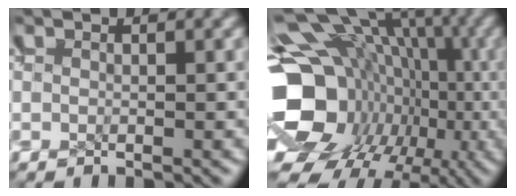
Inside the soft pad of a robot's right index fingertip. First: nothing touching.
{"total": 16.9, "force": [-2.0, 13.4, 10.1], "torque": [-0.175, -0.045, -0.022]}